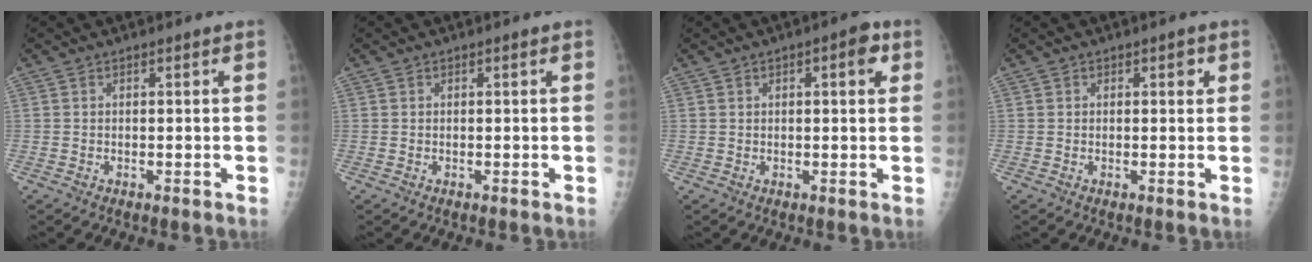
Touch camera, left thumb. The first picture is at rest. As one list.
[{"total": 0.0}, {"total": 4.1, "force": [1.5, 1.6, 3.4], "torque": [-0.033, 0.002, 0.015]}, {"total": 1.6, "force": [0.6, 1.1, 0.9], "torque": [0.003, 0.000, 0.005]}]